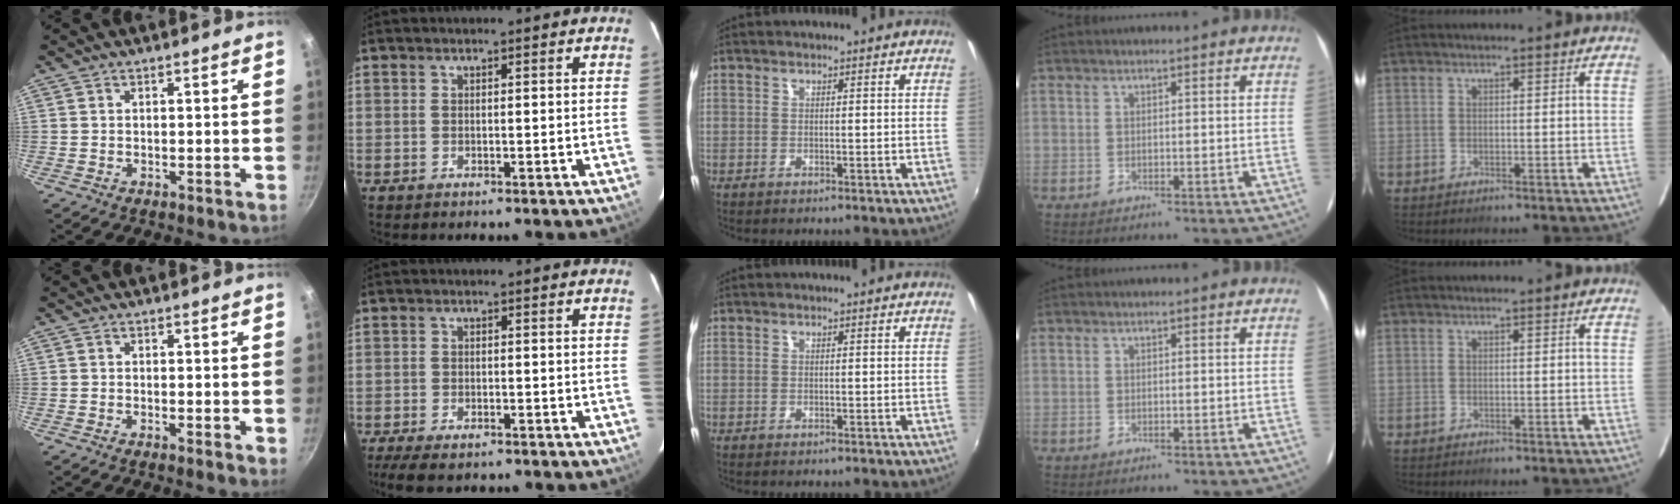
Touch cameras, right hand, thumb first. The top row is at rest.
{"thumb": {"total": 1.4, "force": [0.2, 0.5, 1.3], "torque": [-0.018, -0.006, -0.001]}, "index": {"total": 7.1, "force": [-5.6, 2.3, 3.8], "torque": [-0.095, -0.025, -0.098]}}